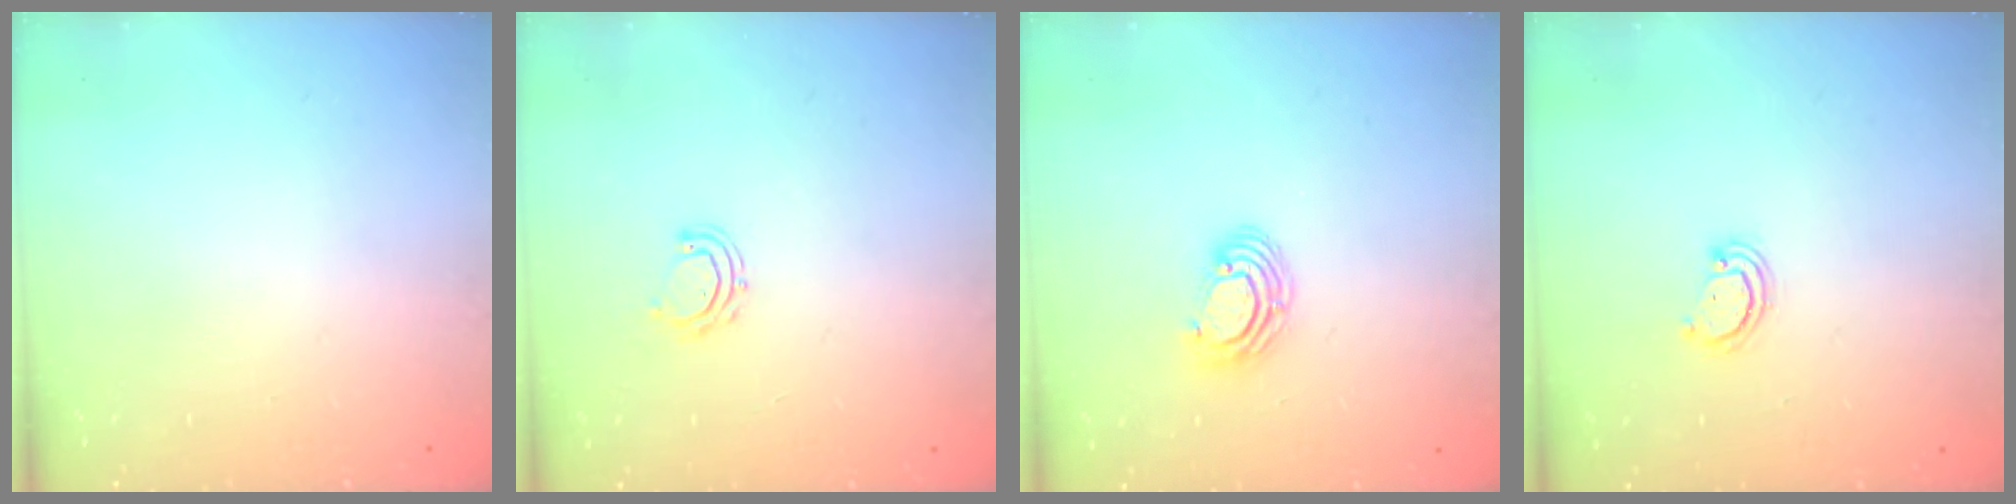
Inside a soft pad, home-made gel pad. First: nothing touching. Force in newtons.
{"total": 5.0, "press": 4.8, "slide": 1.0}
{"total": 5.3, "press": 5.3, "slide": 0.4}
{"total": 2.3, "press": 2.3, "slide": 0.3}